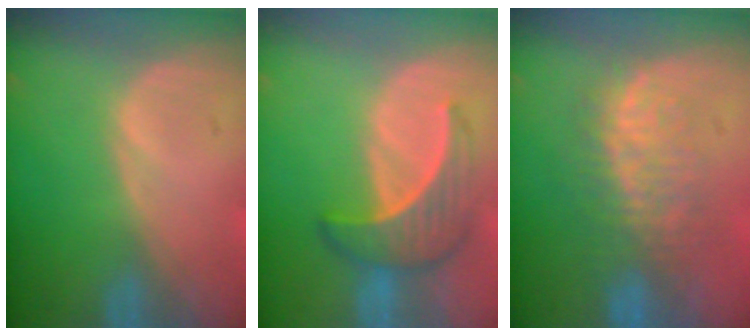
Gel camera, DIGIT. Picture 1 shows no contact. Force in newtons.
{"total": 6.2, "press": 5.9, "slide": 1.7}
{"total": 7.9, "press": 7.5, "slide": 2.3}